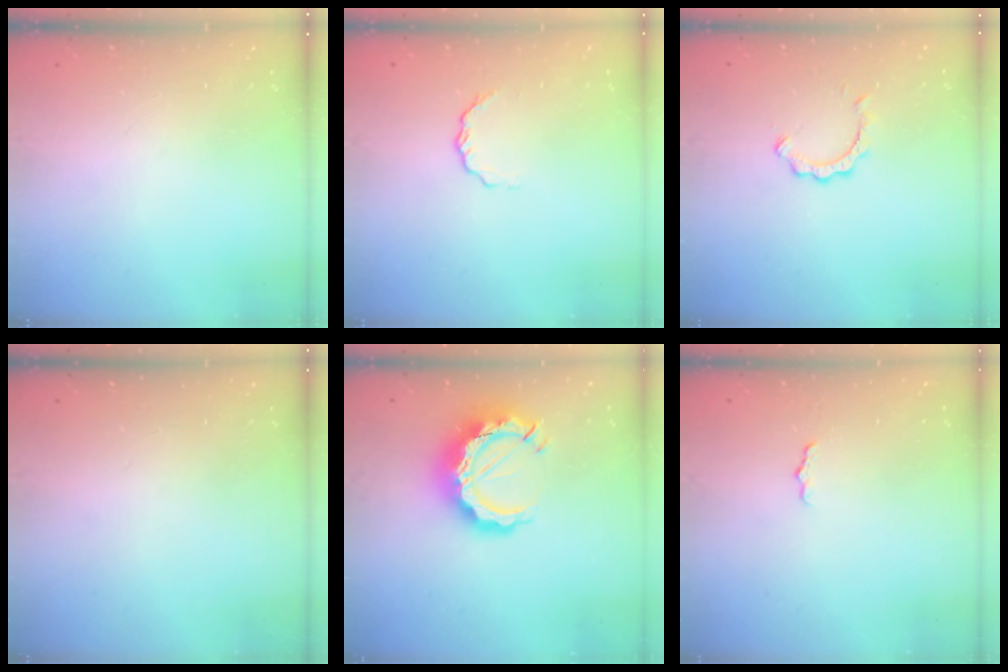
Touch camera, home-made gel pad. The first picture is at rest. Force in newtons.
{"total": 4.4, "press": 4.4, "slide": 0.6}
{"total": 2.7, "press": 2.7, "slide": 0.2}
{"total": 0.0}
{"total": 14.2, "press": 14.1, "slide": 1.6}
{"total": 2.9, "press": 2.9, "slide": 0.3}